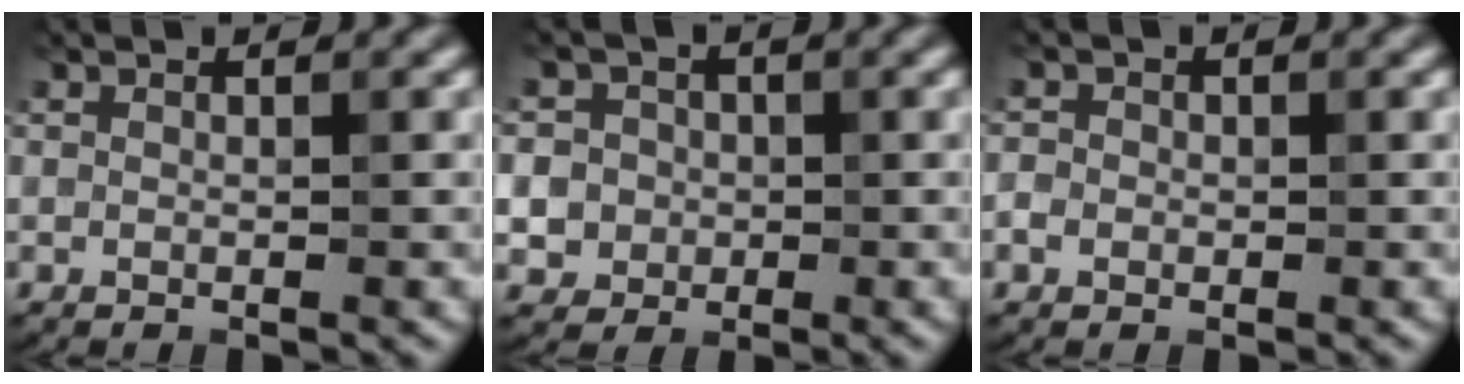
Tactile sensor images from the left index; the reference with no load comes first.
{"total": 6.7, "force": [-0.4, 6.4, 1.9], "torque": [-0.031, 0.015, -0.027]}
{"total": 1.3, "force": [-0.4, 1.2, 0.4], "torque": [-0.005, -0.003, -0.008]}